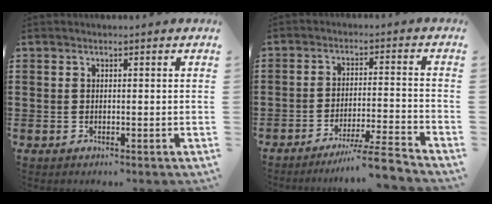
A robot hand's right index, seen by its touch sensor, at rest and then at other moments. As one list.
[{"total": 6.3, "force": [-5.6, -0.7, 3.0], "torque": [-0.051, -0.016, -0.106]}]